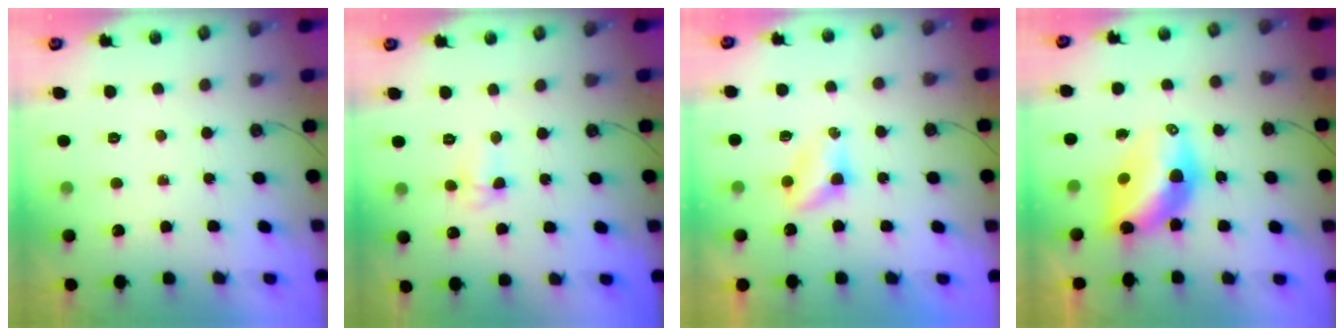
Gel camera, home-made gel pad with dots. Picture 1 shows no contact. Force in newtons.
{"total": 4.7, "press": 2.9, "slide": 3.7}
{"total": 3.7, "press": 3.7, "slide": 0.5}
{"total": 9.5, "press": 9.4, "slide": 0.8}